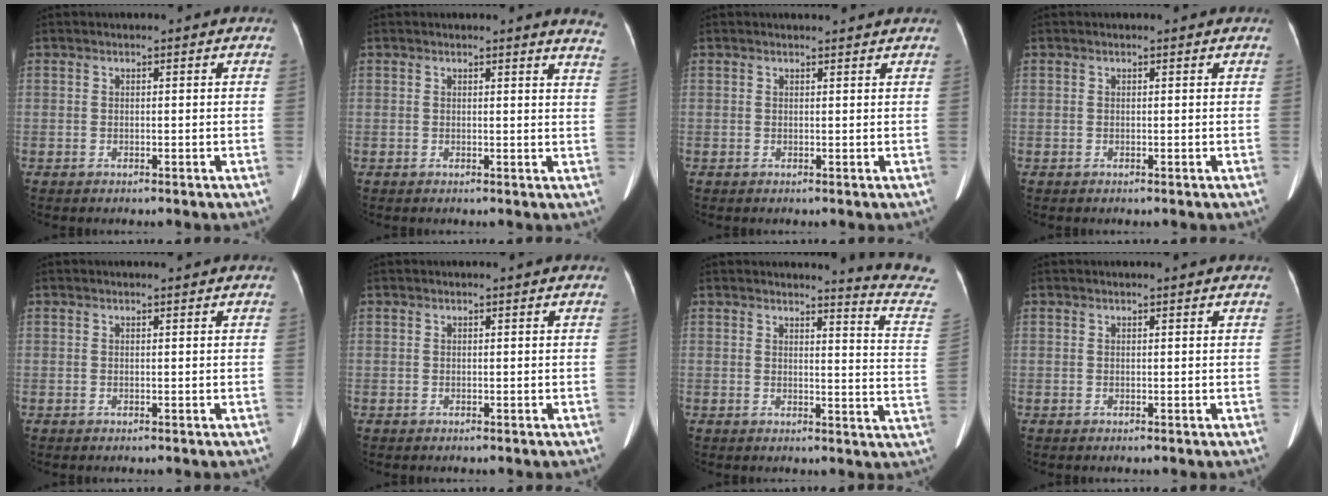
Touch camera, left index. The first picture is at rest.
{"total": 5.4, "force": [5.2, -0.3, 1.3], "torque": [-0.013, -0.037, 0.025]}
{"total": 2.9, "force": [2.8, 0.2, 0.6], "torque": [-0.012, 0.012, 0.032]}
{"total": 0.9, "force": [0.8, 0.2, 0.3], "torque": [-0.010, 0.006, 0.008]}
{"total": 0.9, "force": [0.9, 0.0, 0.3], "torque": [-0.007, 0.004, 0.014]}
{"total": 0.8, "force": [0.7, 0.0, 0.3], "torque": [-0.008, 0.011, 0.010]}
{"total": 10.3, "force": [10.0, -1.5, 1.8], "torque": [-0.023, -0.100, 0.091]}
{"total": 2.4, "force": [2.2, 0.2, 0.9], "torque": [-0.014, 0.017, 0.024]}